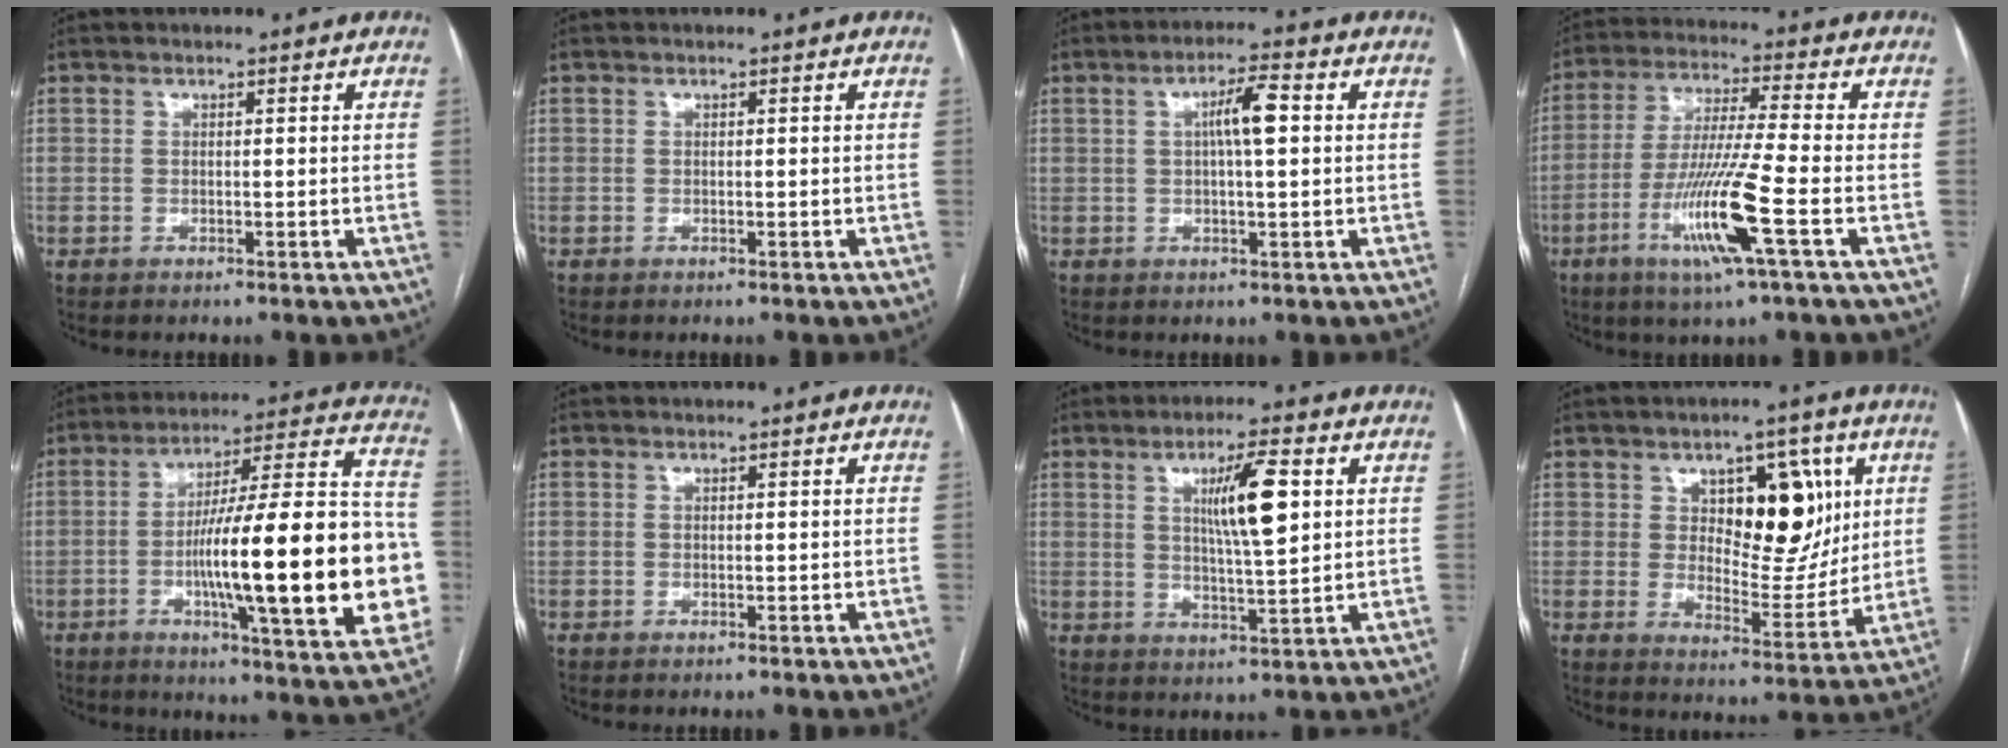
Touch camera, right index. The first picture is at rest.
{"total": 0.0}
{"total": 5.2, "force": [0.8, 0.6, 5.1], "torque": [-0.092, 0.011, 0.012]}
{"total": 12.6, "force": [-4.7, -0.9, 11.7], "torque": [-0.234, -0.021, -0.092]}
{"total": 27.9, "force": [-4.7, 3.3, 27.3], "torque": [-0.346, 0.012, -0.072]}
{"total": 0.0}
{"total": 8.5, "force": [2.4, 0.8, 8.1], "torque": [-0.140, 0.000, 0.043]}
{"total": 12.3, "force": [4.1, 6.3, 9.7], "torque": [-0.128, 0.011, 0.071]}